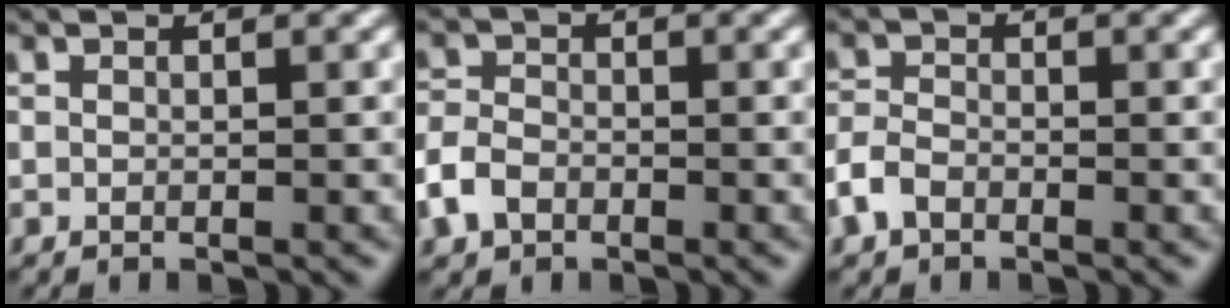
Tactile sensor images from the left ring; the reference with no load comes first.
{"total": 3.2, "force": [-1.6, 2.3, 1.5], "torque": [-0.037, 0.001, -0.041]}
{"total": 2.5, "force": [-1.5, 1.5, 1.2], "torque": [-0.027, 0.003, -0.039]}